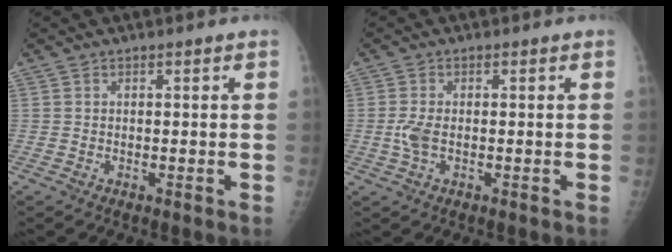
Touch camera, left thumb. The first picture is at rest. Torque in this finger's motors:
{"motor_torque": [0.45, 0.41, 0.28, 0.33, 0.15]}